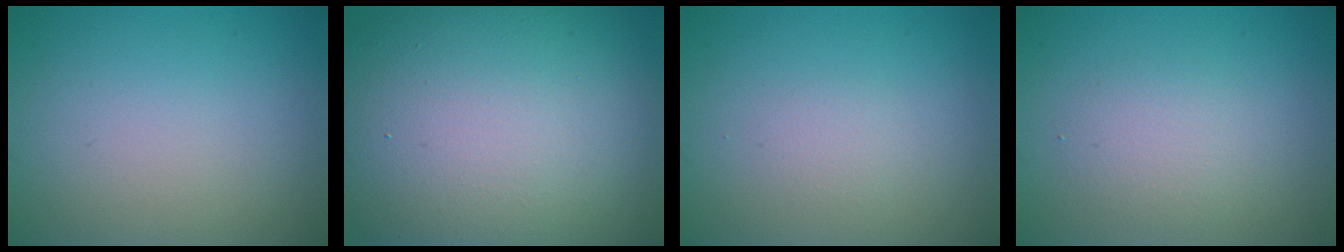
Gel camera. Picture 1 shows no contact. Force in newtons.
{"total": 18.8, "press": 18.8, "slide": 0.9}
{"total": 1.0, "press": 0.9, "slide": 0.1}
{"total": 2.1, "press": 2.0, "slide": 0.1}